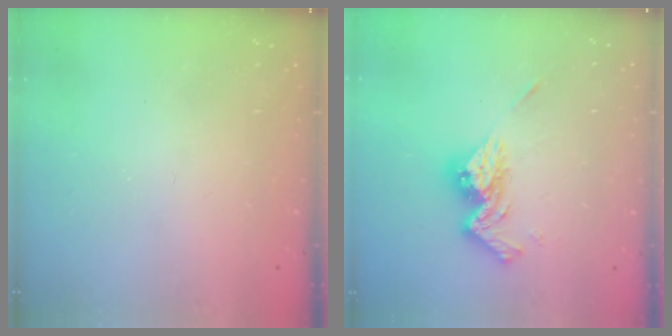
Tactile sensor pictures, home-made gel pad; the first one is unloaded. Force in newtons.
{"total": 13.5, "press": 13.4, "slide": 1.2}